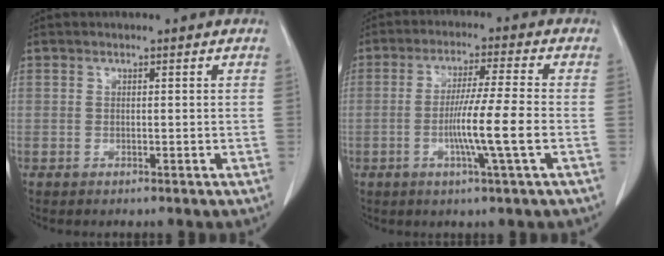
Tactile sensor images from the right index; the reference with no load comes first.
{"total": 8.7, "force": [-2.1, -1.3, 8.3], "torque": [-0.151, -0.009, -0.040]}